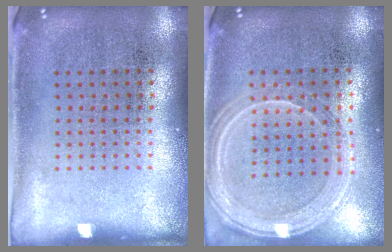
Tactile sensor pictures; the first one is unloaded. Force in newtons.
{"total": 1.3, "press": 1.3, "slide": 0.1}